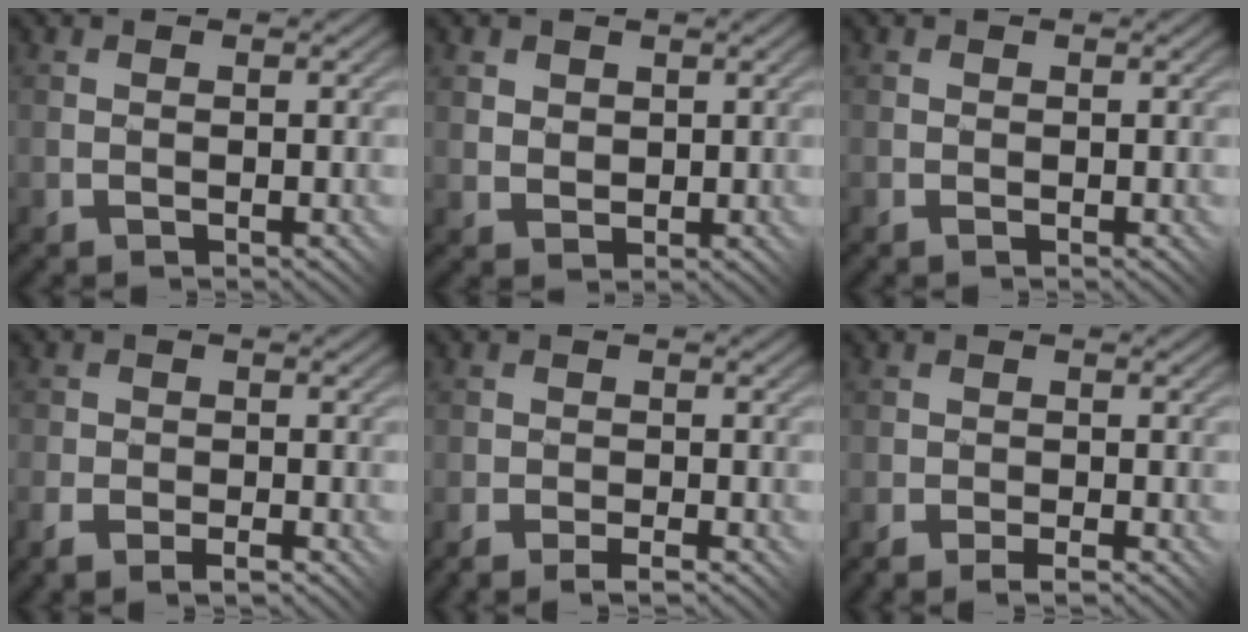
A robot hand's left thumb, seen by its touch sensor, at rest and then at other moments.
{"total": 3.4, "force": [2.0, 2.6, 0.7], "torque": [-0.041, 0.002, 0.039]}
{"total": 0.0}
{"total": 4.3, "force": [-2.7, 2.7, 2.1], "torque": [-0.031, -0.004, -0.051]}
{"total": 2.7, "force": [-2.1, 1.1, 1.3], "torque": [-0.014, 0.002, -0.040]}
{"total": 2.3, "force": [-1.8, 0.9, 1.0], "torque": [-0.011, 0.002, -0.035]}